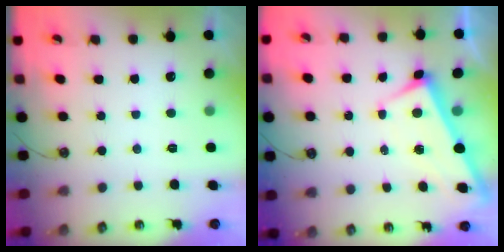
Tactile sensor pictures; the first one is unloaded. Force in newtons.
{"total": 2.9, "press": 2.9, "slide": 0.0}